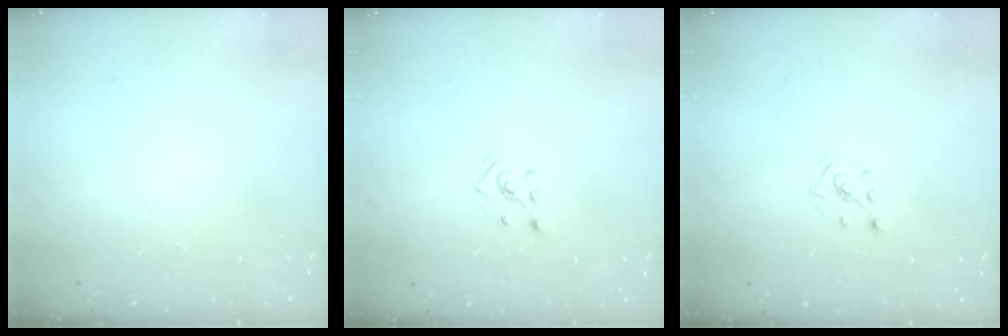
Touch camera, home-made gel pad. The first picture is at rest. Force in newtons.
{"total": 2.1, "press": 1.9, "slide": 0.8}
{"total": 2.0, "press": 2.0, "slide": 0.6}